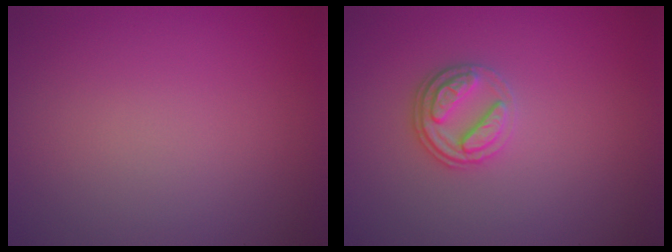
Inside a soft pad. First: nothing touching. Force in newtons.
{"total": 2.8, "press": 2.6, "slide": 1.1}